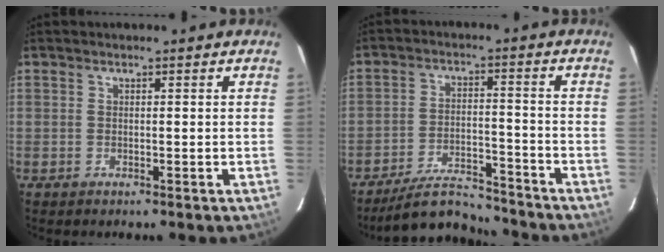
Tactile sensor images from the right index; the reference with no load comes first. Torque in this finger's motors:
{"motor_torque": [-0.05, -0.07, -0.23, -0.09]}